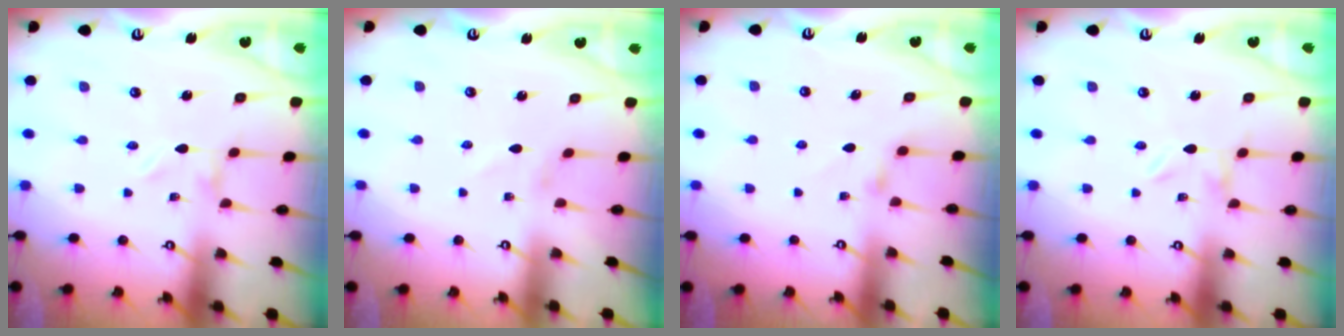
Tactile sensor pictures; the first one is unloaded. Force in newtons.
{"total": 0.0}
{"total": 3.7, "press": 3.7, "slide": 0.6}
{"total": 0.0}